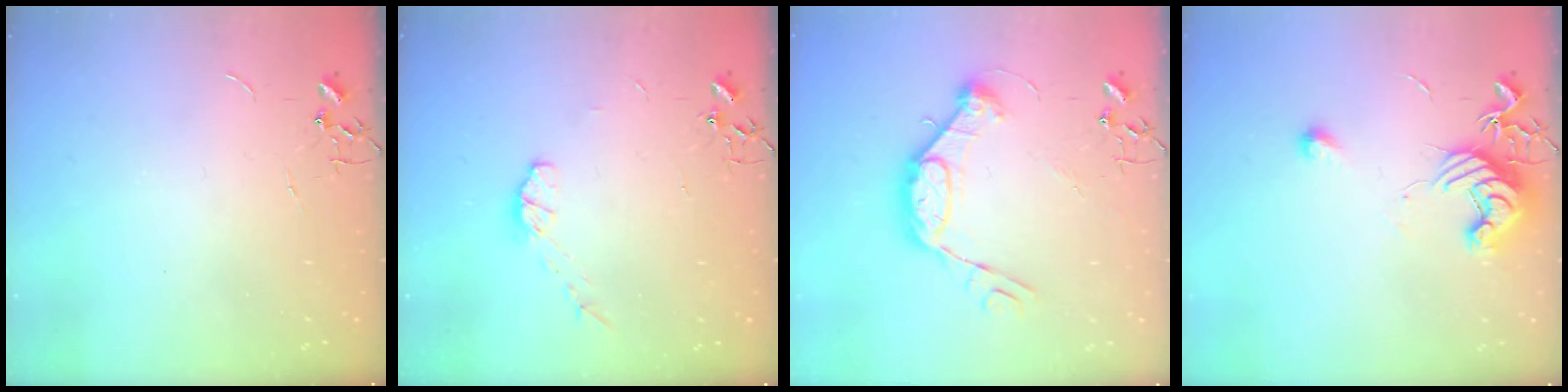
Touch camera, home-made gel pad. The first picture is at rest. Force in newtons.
{"total": 5.1, "press": 5.1, "slide": 0.8}
{"total": 12.8, "press": 12.8, "slide": 0.3}
{"total": 12.2, "press": 12.2, "slide": 1.0}